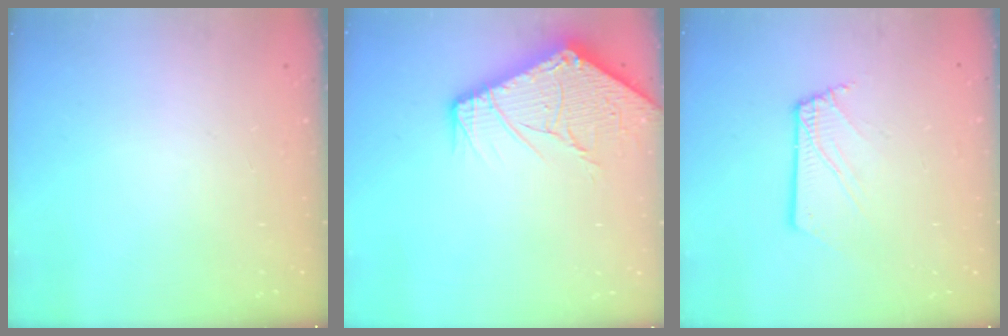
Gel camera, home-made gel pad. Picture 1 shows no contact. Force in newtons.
{"total": 16.7, "press": 16.7, "slide": 1.1}
{"total": 3.3, "press": 3.3, "slide": 0.4}